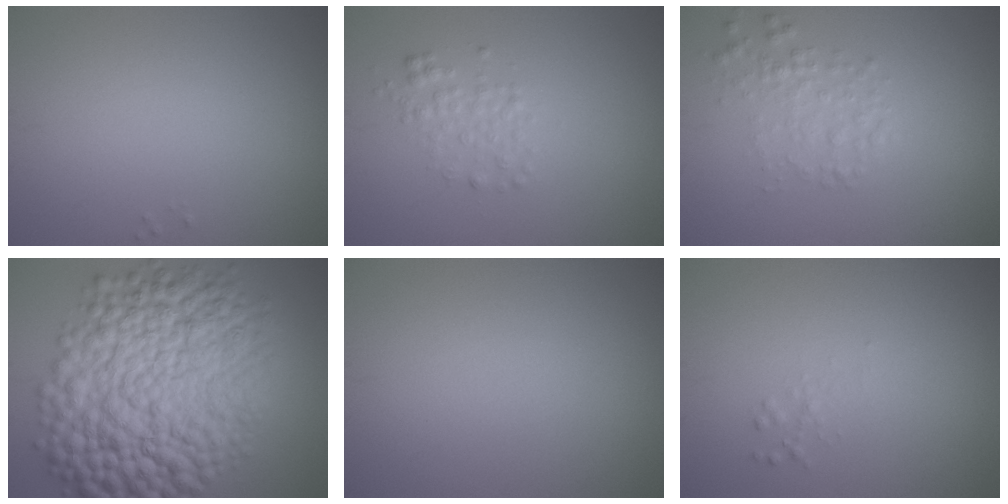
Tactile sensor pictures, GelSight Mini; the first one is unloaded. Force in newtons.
{"total": 1.8, "press": 1.8, "slide": 0.0}
{"total": 2.1, "press": 2.1, "slide": 0.1}
{"total": 15.9, "press": 15.9, "slide": 0.1}
{"total": 0.0}
{"total": 0.6, "press": 0.6, "slide": 0.0}